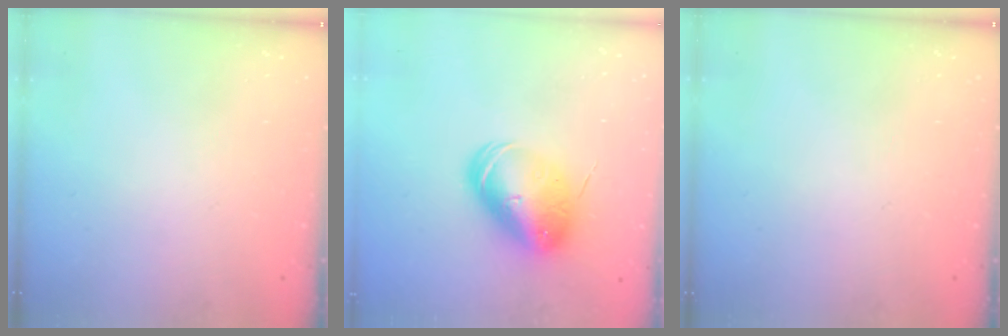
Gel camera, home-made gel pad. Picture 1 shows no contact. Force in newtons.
{"total": 9.3, "press": 9.2, "slide": 1.8}
{"total": 0.0}